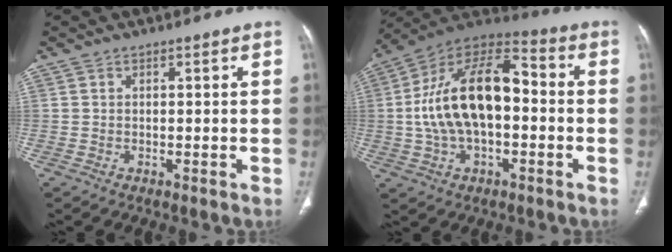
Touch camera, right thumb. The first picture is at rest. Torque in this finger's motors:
{"motor_torque": [2.02, 2.30, 2.12, -0.62, 0.58]}